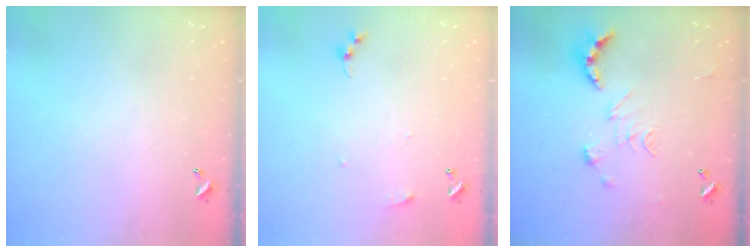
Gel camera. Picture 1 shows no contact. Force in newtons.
{"total": 3.8, "press": 3.8, "slide": 0.5}
{"total": 2.5, "press": 2.0, "slide": 1.5}